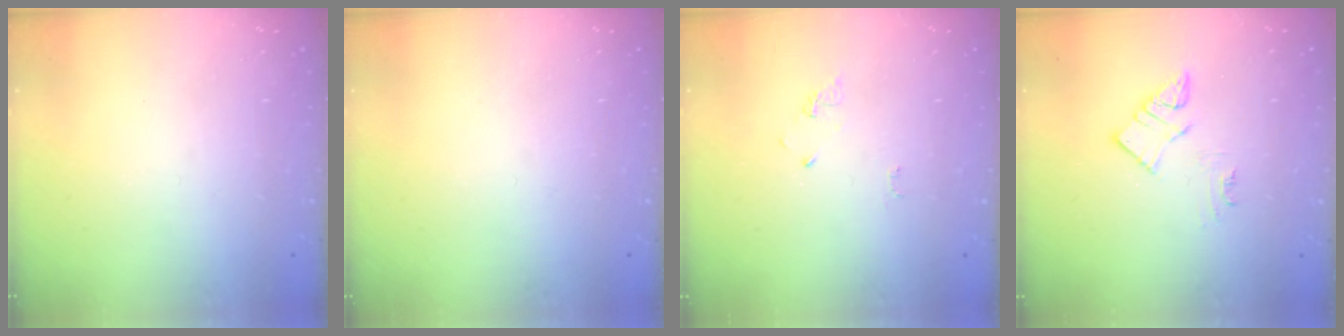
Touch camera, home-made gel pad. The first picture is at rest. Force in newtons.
{"total": 2.8, "press": 2.8, "slide": 0.4}
{"total": 2.6, "press": 2.6, "slide": 0.4}
{"total": 6.9, "press": 6.8, "slide": 0.3}